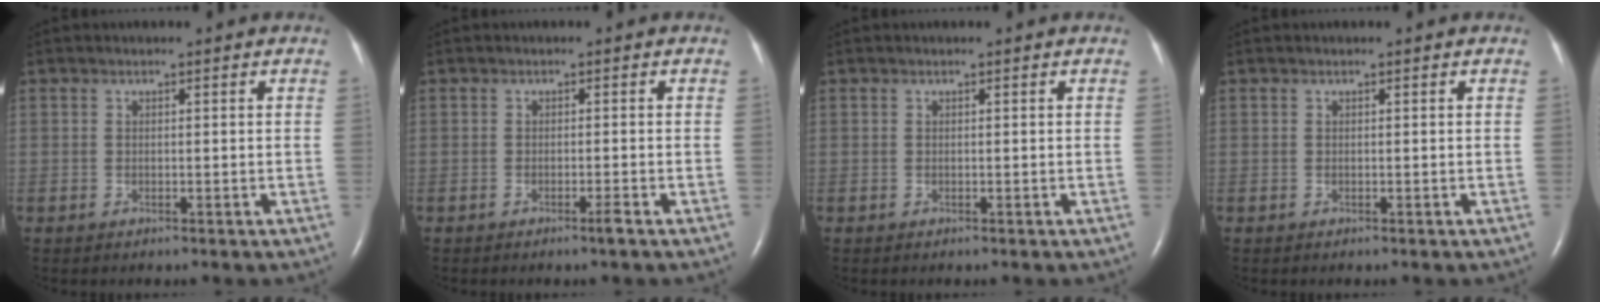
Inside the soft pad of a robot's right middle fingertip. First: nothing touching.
{"total": 1.1, "force": [-0.8, -0.3, 0.8], "torque": [-0.014, -0.001, -0.013]}
{"total": 0.0}
{"total": 0.0}